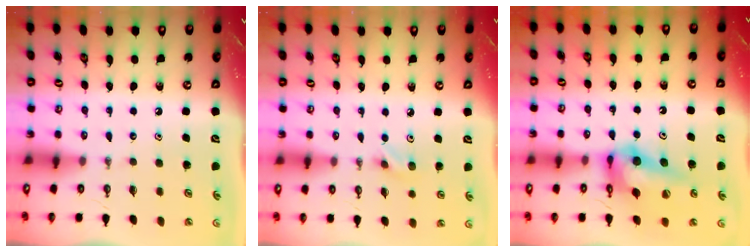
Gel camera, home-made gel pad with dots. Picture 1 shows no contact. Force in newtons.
{"total": 4.2, "press": 4.1, "slide": 0.9}
{"total": 14.2, "press": 14.2, "slide": 1.5}